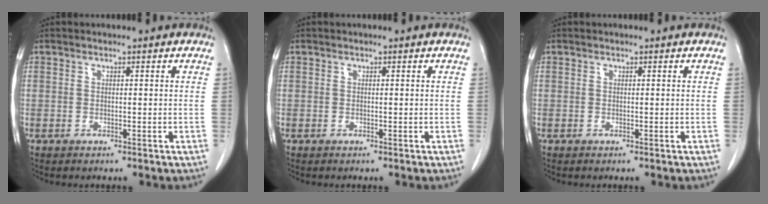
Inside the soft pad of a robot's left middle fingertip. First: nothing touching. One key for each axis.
{"total": 0.0}
{"total": 0.0}